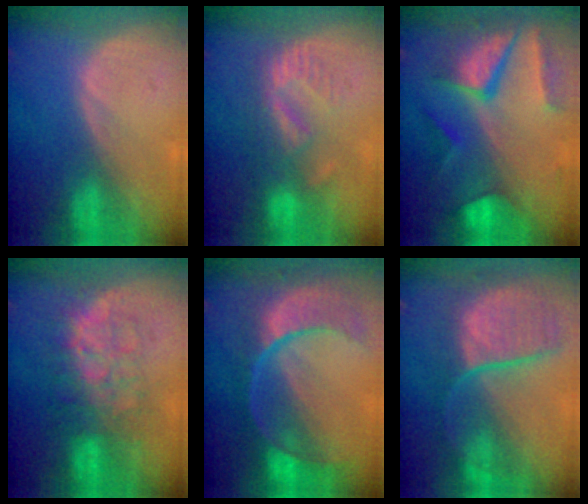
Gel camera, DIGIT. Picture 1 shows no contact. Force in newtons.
{"total": 6.0, "press": 5.8, "slide": 1.5}
{"total": 10.4, "press": 8.8, "slide": 5.5}
{"total": 8.0, "press": 8.0, "slide": 0.6}
{"total": 11.2, "press": 9.4, "slide": 6.1}
{"total": 9.8, "press": 9.1, "slide": 3.4}